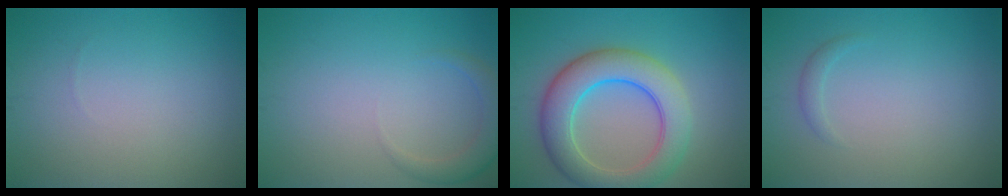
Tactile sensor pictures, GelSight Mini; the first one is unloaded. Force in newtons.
{"total": 2.3, "press": 2.3, "slide": 0.1}
{"total": 7.6, "press": 7.6, "slide": 0.5}
{"total": 0.8, "press": 0.8, "slide": 0.0}